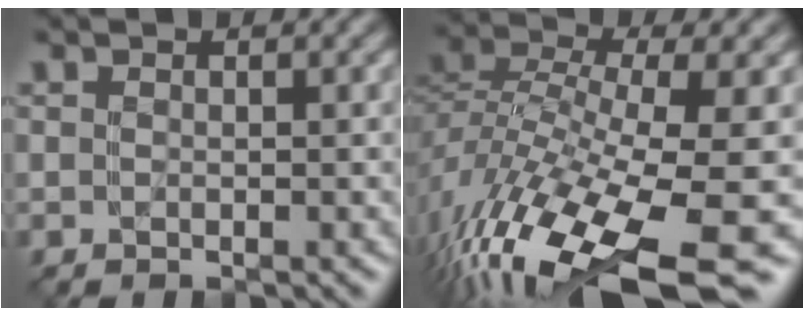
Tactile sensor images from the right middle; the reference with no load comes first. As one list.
[{"total": 15.2, "force": [-8.7, 4.4, 11.6], "torque": [-0.257, -0.011, -0.139]}]